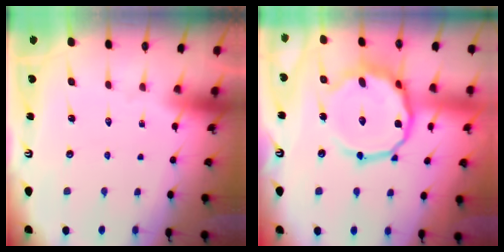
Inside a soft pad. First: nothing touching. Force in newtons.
{"total": 14.8, "press": 14.6, "slide": 1.9}